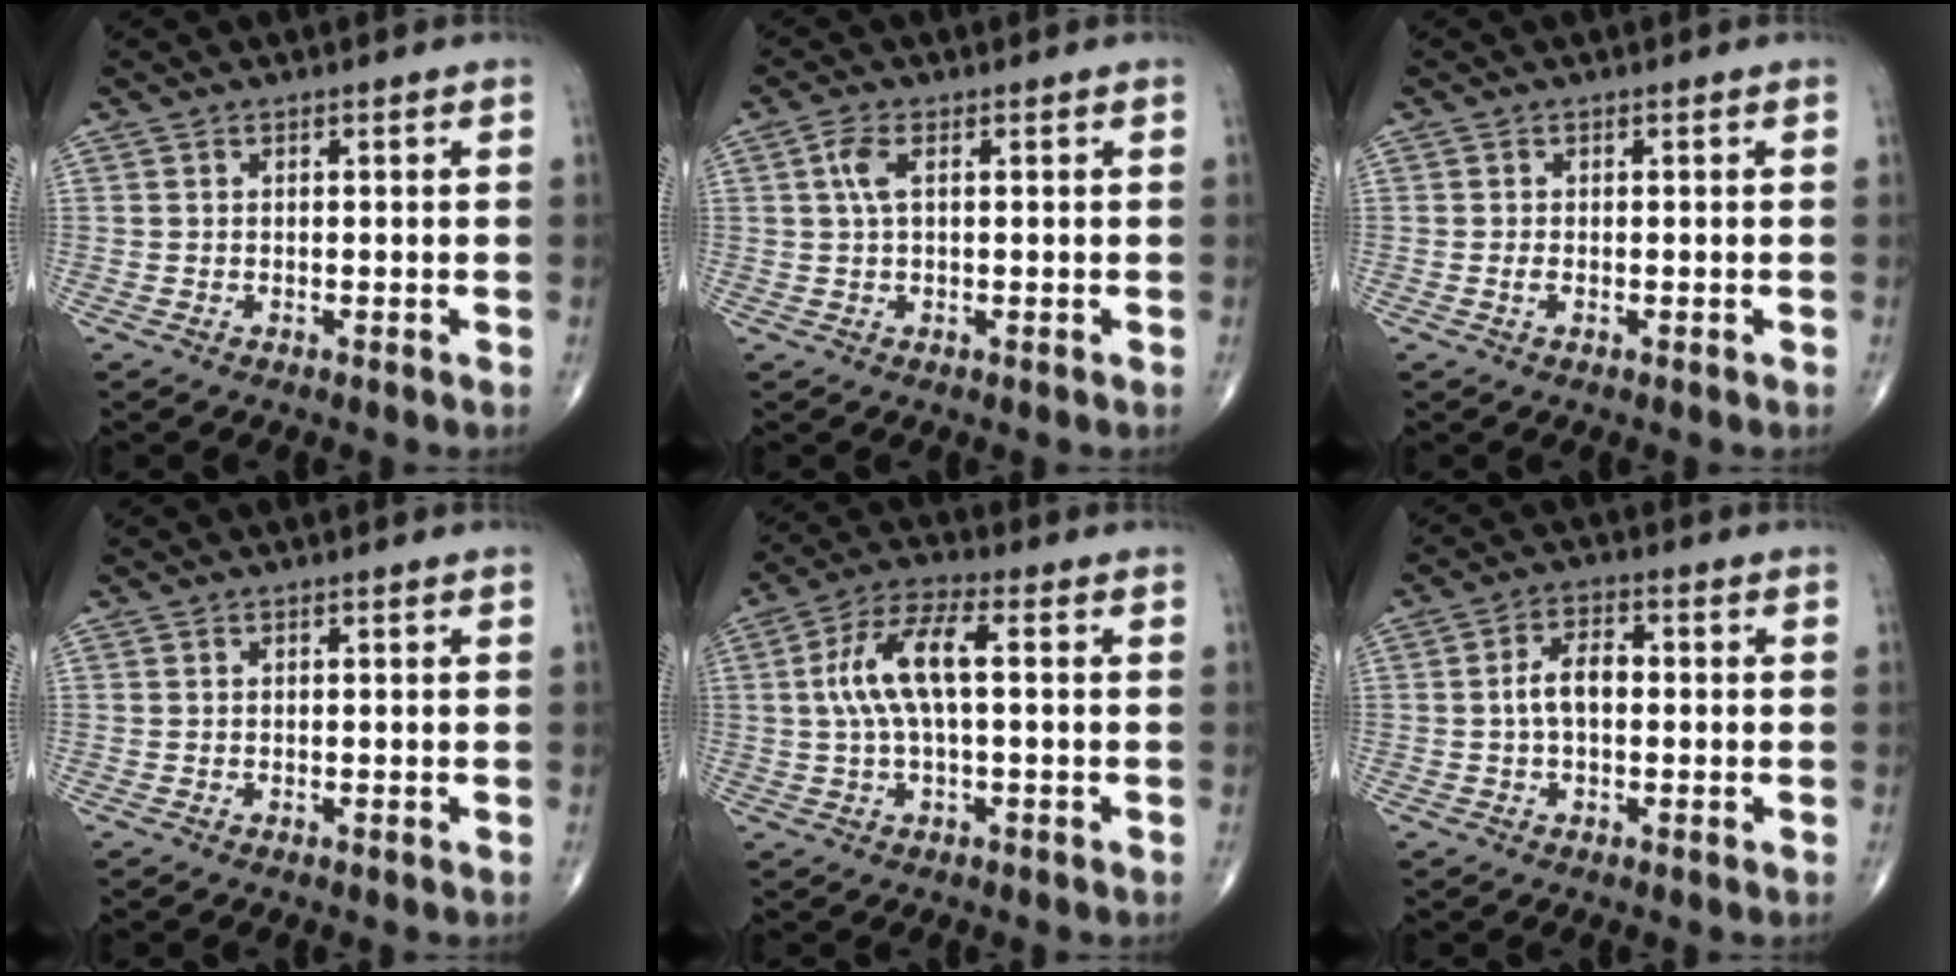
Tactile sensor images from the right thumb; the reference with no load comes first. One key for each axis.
{"total": 3.2, "fx": 0.9, "fy": 1.3, "fz": 2.8, "tx": -0.071, "ty": 0.007, "tz": 0.016}
{"total": 0.8, "fx": -0.2, "fy": 0.4, "fz": 0.7, "tx": -0.014, "ty": -0.001, "tz": -0.005}
{"total": 0.0}
{"total": 10.2, "fx": 1.0, "fy": 3.7, "fz": 9.5, "tx": -0.203, "ty": 0.030, "tz": 0.016}
{"total": 5.3, "fx": -0.2, "fy": 3.0, "fz": 4.4, "tx": -0.082, "ty": 0.019, "tz": -0.009}